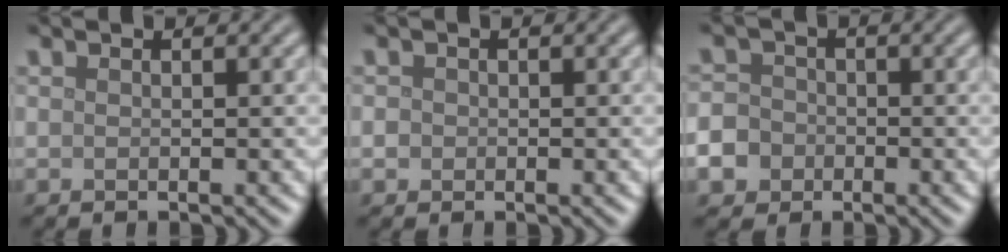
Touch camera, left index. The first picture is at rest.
{"total": 0.8, "force": [-0.1, 0.7, 0.2], "torque": [0.002, -0.003, -0.005]}
{"total": 6.8, "force": [-3.2, 5.7, 1.9], "torque": [-0.047, -0.018, -0.078]}